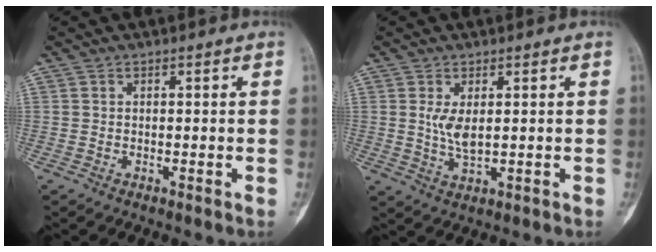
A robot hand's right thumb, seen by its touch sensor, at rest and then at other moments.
{"total": 4.1, "force": [0.7, 1.7, 3.7], "torque": [-0.072, -0.012, 0.022]}